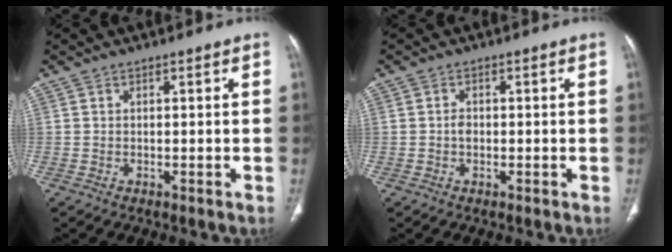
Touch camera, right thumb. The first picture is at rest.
{"total": 1.5, "force": [-0.1, 1.1, 1.0], "torque": [-0.016, 0.003, -0.004]}